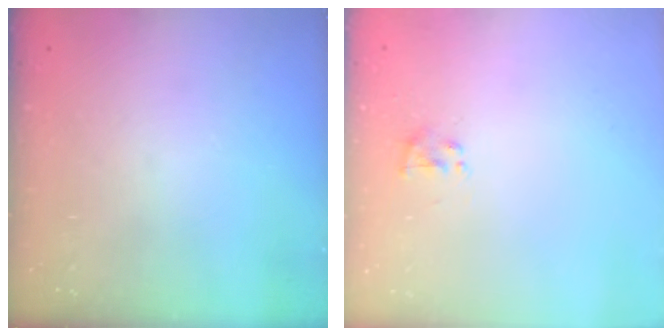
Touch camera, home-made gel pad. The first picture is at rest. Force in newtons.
{"total": 1.4, "press": 1.2, "slide": 0.6}